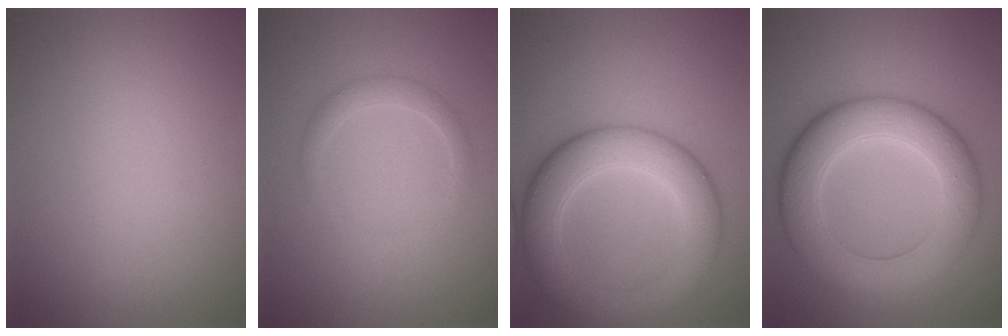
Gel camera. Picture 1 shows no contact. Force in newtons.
{"total": 1.7, "press": 1.7, "slide": 0.2}
{"total": 7.3, "press": 7.3, "slide": 0.1}
{"total": 8.4, "press": 8.4, "slide": 0.5}